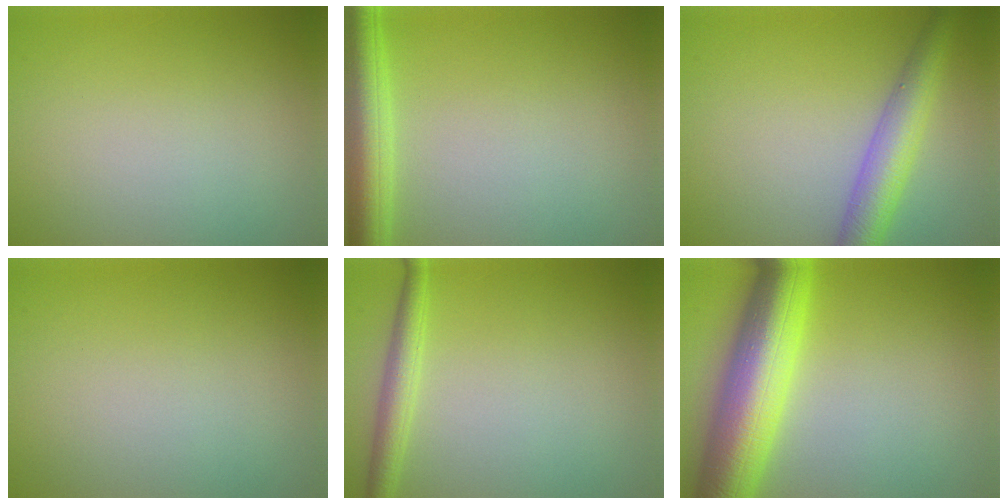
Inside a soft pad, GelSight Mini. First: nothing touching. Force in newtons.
{"total": 4.8, "press": 4.8, "slide": 0.3}
{"total": 4.5, "press": 4.5, "slide": 0.1}
{"total": 0.0}
{"total": 2.3, "press": 2.3, "slide": 0.1}
{"total": 9.9, "press": 9.9, "slide": 0.0}